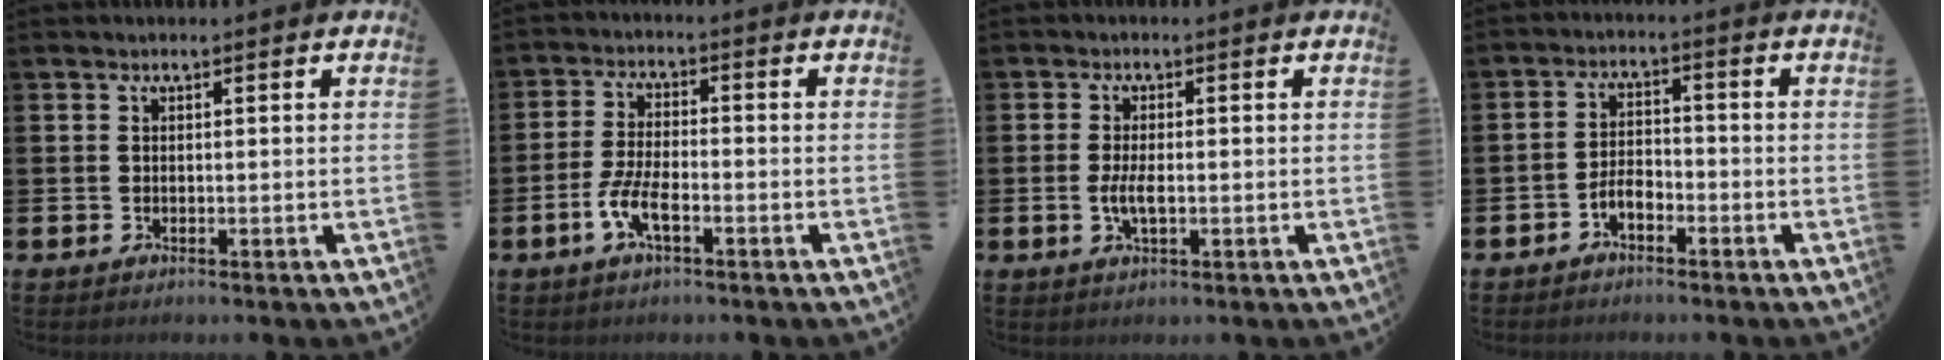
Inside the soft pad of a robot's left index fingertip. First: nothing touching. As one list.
[{"total": 4.9, "force": [-2.3, 1.6, 4.0], "torque": [-0.086, -0.001, -0.045]}, {"total": 3.0, "force": [-0.4, 1.1, 2.7], "torque": [-0.048, -0.005, -0.012]}, {"total": 2.9, "force": [-1.9, 1.4, 1.7], "torque": [-0.032, 0.010, -0.038]}]